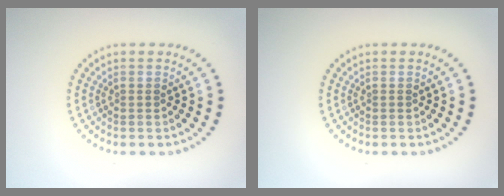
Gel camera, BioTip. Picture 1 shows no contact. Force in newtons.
{"total": 0.0}